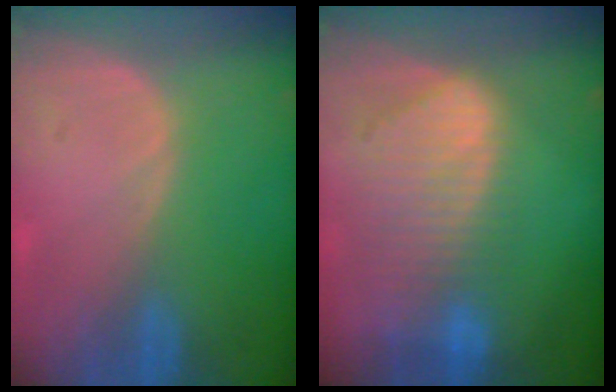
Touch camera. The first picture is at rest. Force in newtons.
{"total": 10.3, "press": 8.7, "slide": 5.6}